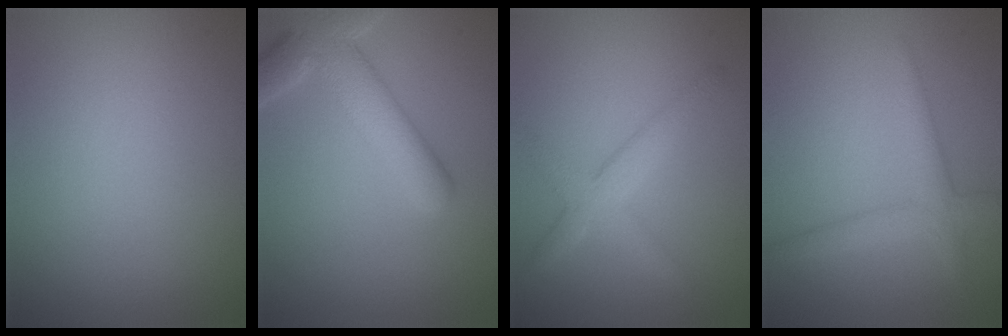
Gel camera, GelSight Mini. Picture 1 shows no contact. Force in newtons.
{"total": 5.5, "press": 5.5, "slide": 0.4}
{"total": 3.0, "press": 3.0, "slide": 0.1}
{"total": 2.5, "press": 2.5, "slide": 0.1}